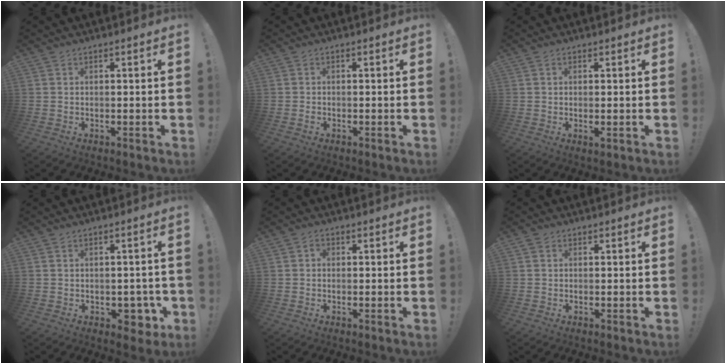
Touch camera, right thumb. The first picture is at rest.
{"total": 0.8, "force": [-0.5, 0.5, 0.4], "torque": [-0.008, 0.003, -0.010]}
{"total": 1.7, "force": [0.3, 0.4, 1.7], "torque": [-0.021, -0.004, 0.005]}
{"total": 6.0, "force": [-1.5, 4.7, 3.5], "torque": [-0.030, 0.013, -0.017]}
{"total": 1.5, "force": [-0.3, 1.3, 0.7], "torque": [-0.014, 0.006, -0.006]}
{"total": 0.8, "force": [0.2, 0.8, -0.1], "torque": [0.003, 0.002, 0.004]}